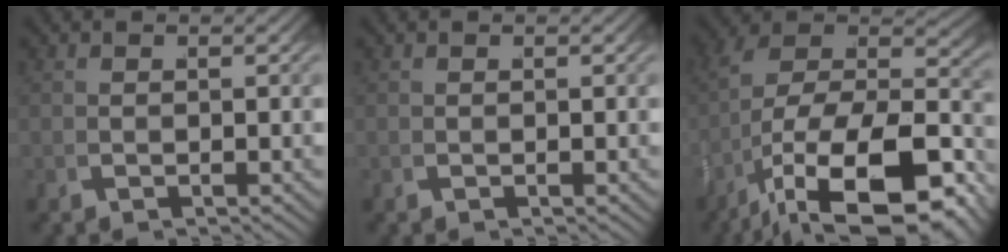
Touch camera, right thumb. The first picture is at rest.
{"total": 0.0}
{"total": 18.0, "force": [-2.4, 11.4, 13.8], "torque": [-0.261, -0.068, 0.002]}